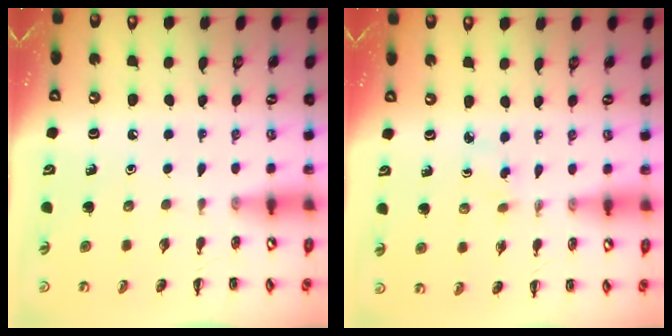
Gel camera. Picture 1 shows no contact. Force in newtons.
{"total": 2.3, "press": 2.1, "slide": 0.9}